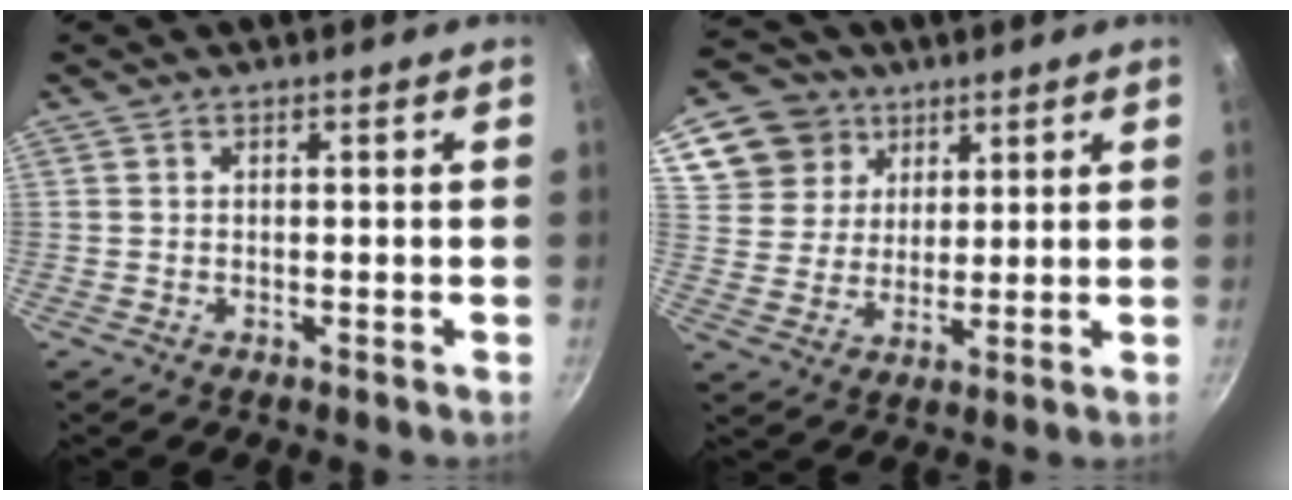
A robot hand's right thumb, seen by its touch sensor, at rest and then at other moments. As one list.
[{"total": 12.1, "force": [6.2, 9.8, 3.4], "torque": [-0.044, -0.010, 0.110]}]